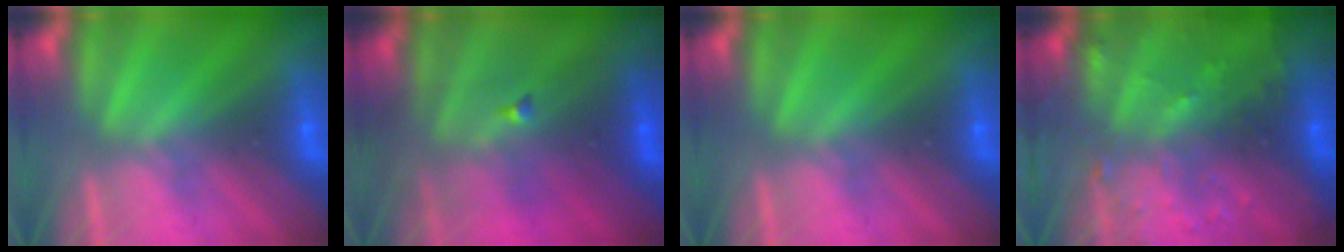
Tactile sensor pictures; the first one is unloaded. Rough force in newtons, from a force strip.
{"total": 3.9}
{"total": 0.0}
{"total": 5.9}